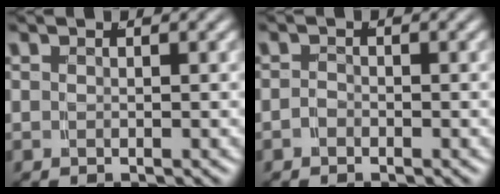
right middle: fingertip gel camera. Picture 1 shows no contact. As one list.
[{"total": 0.8, "force": [-0.7, 0.4, 0.1], "torque": [-0.004, -0.004, -0.014]}]